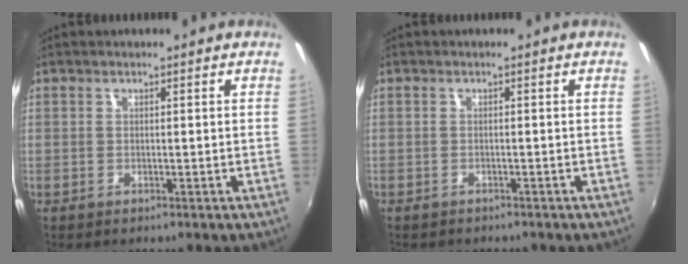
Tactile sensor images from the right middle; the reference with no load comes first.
{"total": 1.6, "force": [-1.4, 0.5, 0.4], "torque": [-0.014, -0.007, -0.017]}